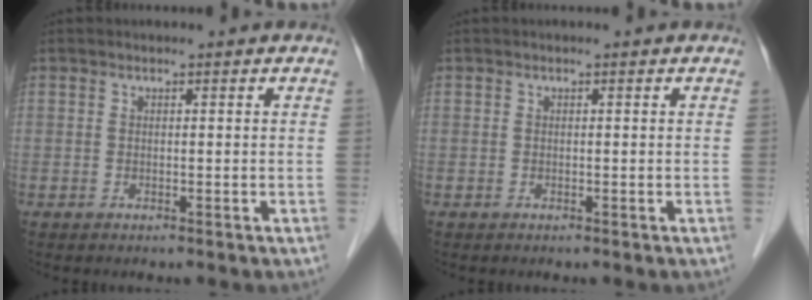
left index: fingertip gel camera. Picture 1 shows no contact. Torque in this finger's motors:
{"motor_torque": [-0.01, 0.02, -0.01, -0.01]}